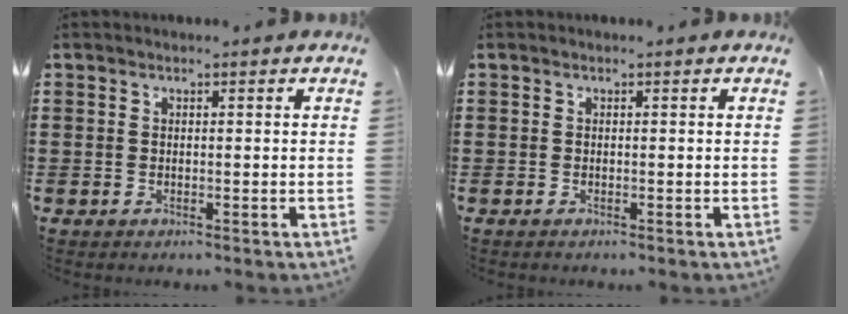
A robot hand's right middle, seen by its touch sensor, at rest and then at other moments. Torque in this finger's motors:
{"motor_torque": [-0.17, 0.20, -0.08, 0.00]}